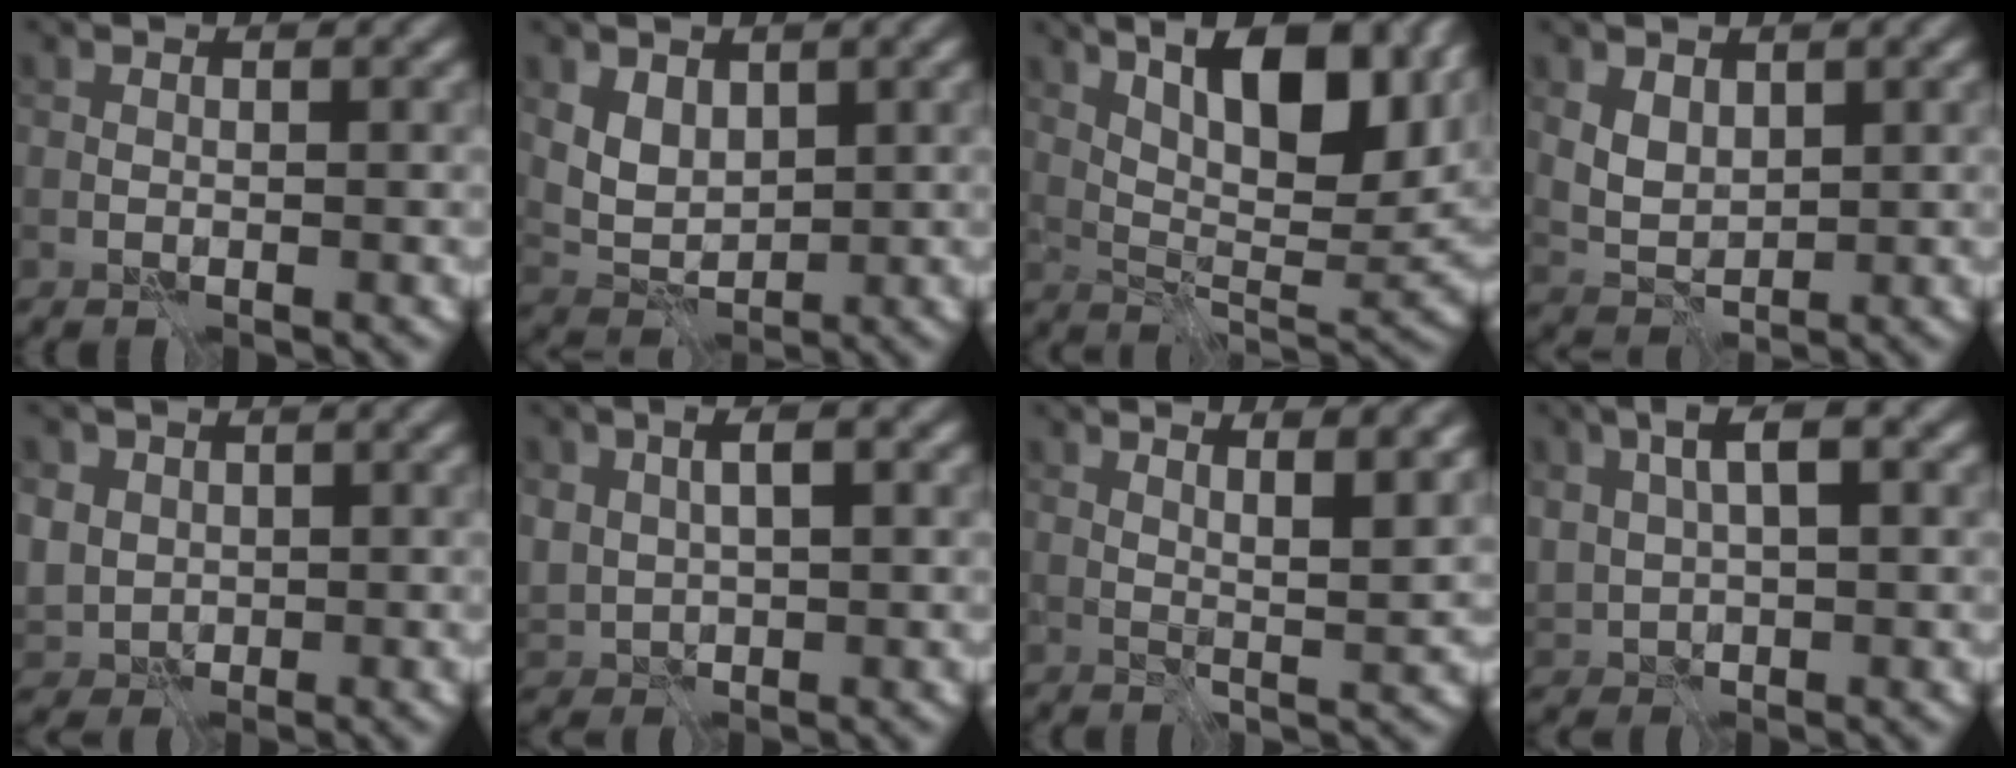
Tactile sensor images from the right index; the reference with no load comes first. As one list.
[{"total": 3.1, "force": [1.3, 2.3, 1.8], "torque": [-0.037, -0.008, 0.027]}, {"total": 10.9, "force": [5.2, 4.1, 8.7], "torque": [-0.136, 0.005, 0.090]}, {"total": 2.8, "force": [1.1, 1.9, 1.7], "torque": [-0.038, -0.006, 0.025]}, {"total": 5.4, "force": [1.5, 4.8, 2.1], "torque": [-0.061, 0.014, 0.025]}, {"total": 4.1, "force": [1.1, 2.7, 2.9], "torque": [-0.061, 0.001, 0.022]}, {"total": 5.0, "force": [2.9, 1.4, 3.7], "torque": [-0.042, 0.013, 0.030]}, {"total": 4.9, "force": [1.7, 2.6, 3.8], "torque": [-0.082, 0.007, 0.031]}]